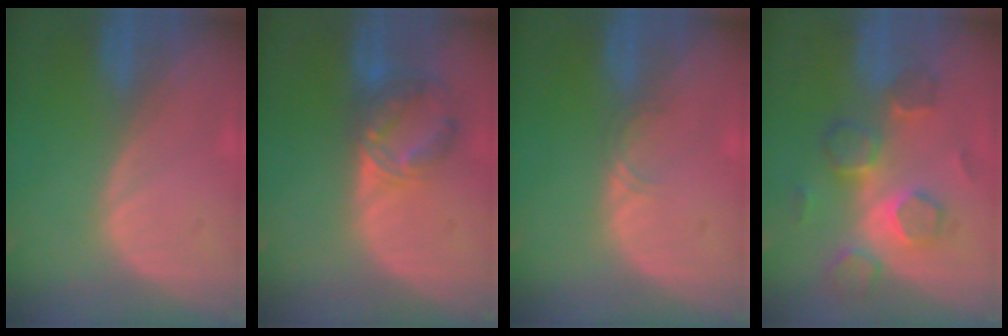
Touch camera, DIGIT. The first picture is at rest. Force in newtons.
{"total": 6.9, "press": 6.3, "slide": 2.8}
{"total": 1.1, "press": 1.1, "slide": 0.1}
{"total": 8.8, "press": 7.7, "slide": 4.2}